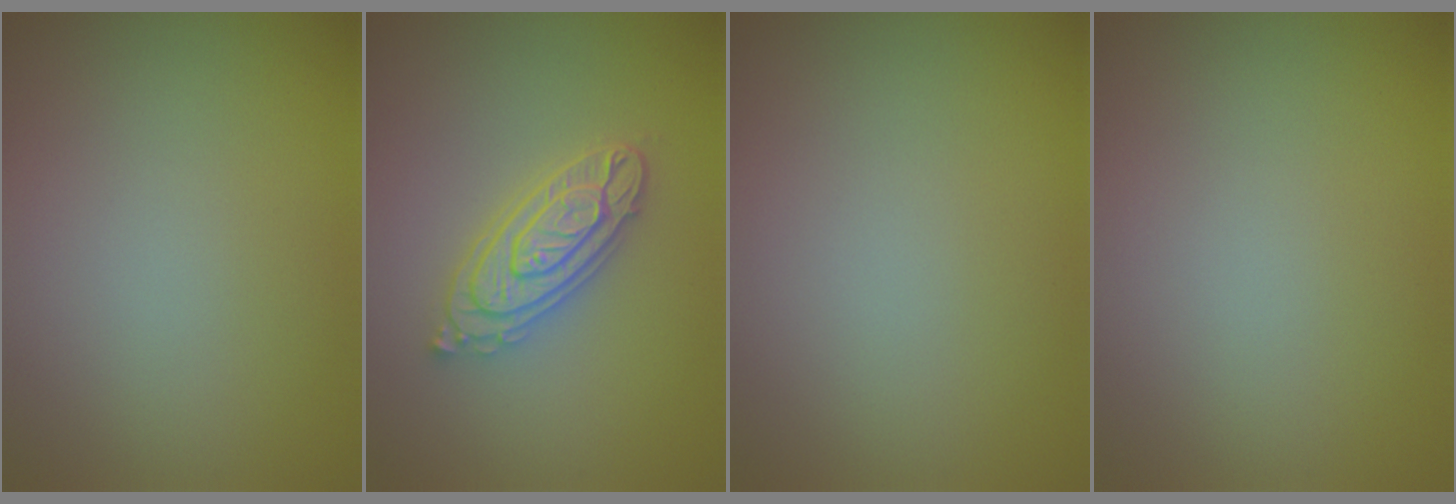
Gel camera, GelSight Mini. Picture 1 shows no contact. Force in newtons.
{"total": 4.4, "press": 4.3, "slide": 0.8}
{"total": 0.0}
{"total": 0.0}